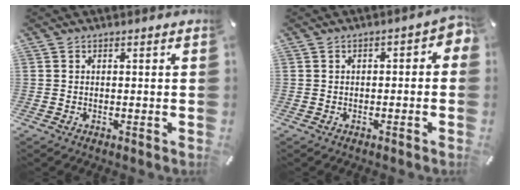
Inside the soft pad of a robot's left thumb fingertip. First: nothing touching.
{"total": 3.5, "force": [-1.0, 2.0, 2.8], "torque": [-0.041, 0.012, -0.021]}